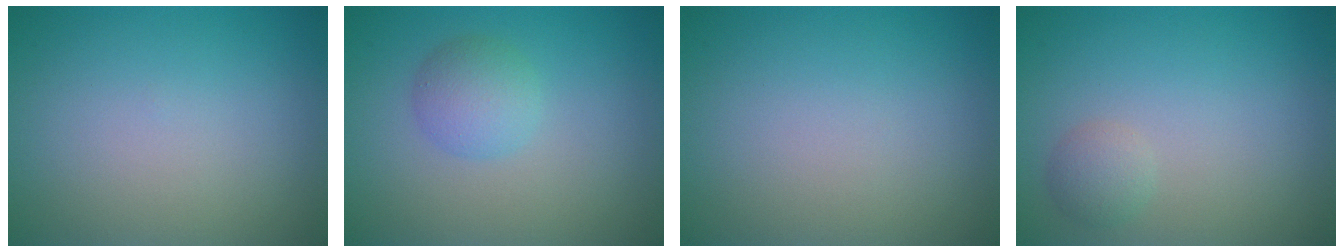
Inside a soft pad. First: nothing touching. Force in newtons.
{"total": 2.6, "press": 2.6, "slide": 0.1}
{"total": 0.0}
{"total": 1.5, "press": 1.5, "slide": 0.1}